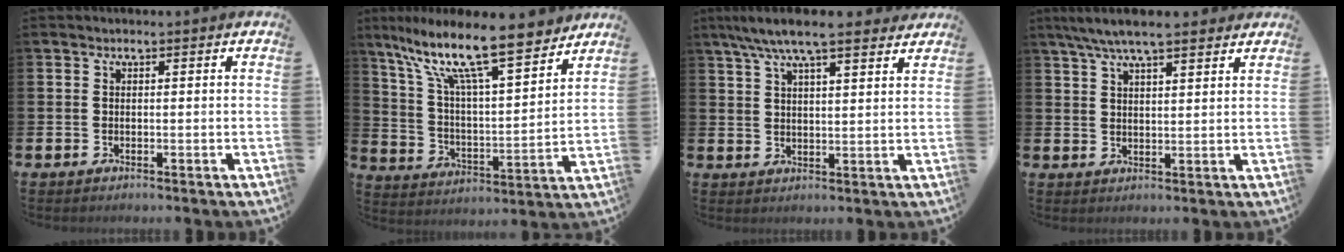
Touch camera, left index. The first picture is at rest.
{"total": 14.0, "force": [11.0, 2.8, 8.3], "torque": [-0.183, -0.065, 0.187]}
{"total": 7.6, "force": [6.7, 1.2, 3.5], "torque": [-0.081, -0.017, 0.121]}
{"total": 6.5, "force": [5.7, 1.1, 2.9], "torque": [-0.066, -0.013, 0.103]}